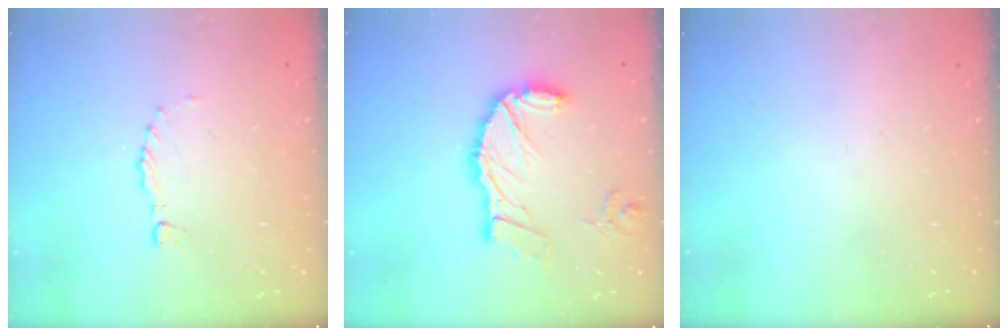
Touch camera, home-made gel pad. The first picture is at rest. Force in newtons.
{"total": 15.1, "press": 15.0, "slide": 1.6}
{"total": 0.0}